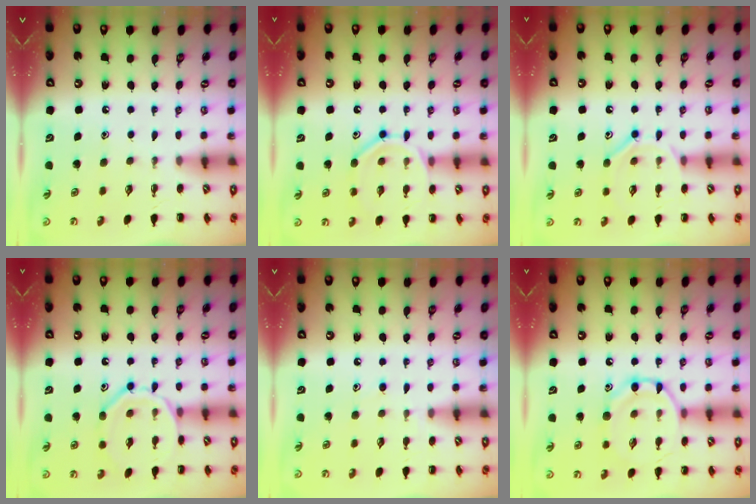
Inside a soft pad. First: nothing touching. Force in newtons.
{"total": 11.6, "press": 11.5, "slide": 1.1}
{"total": 10.8, "press": 10.7, "slide": 0.6}
{"total": 10.9, "press": 10.9, "slide": 0.1}
{"total": 6.3, "press": 6.0, "slide": 1.9}
{"total": 11.7, "press": 11.7, "slide": 0.7}